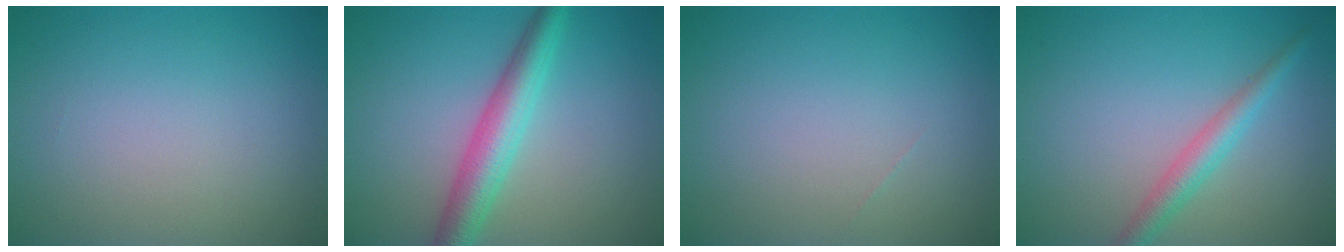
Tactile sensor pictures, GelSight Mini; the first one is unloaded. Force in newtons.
{"total": 4.6, "press": 4.6, "slide": 0.0}
{"total": 0.0}
{"total": 2.6, "press": 2.6, "slide": 0.0}